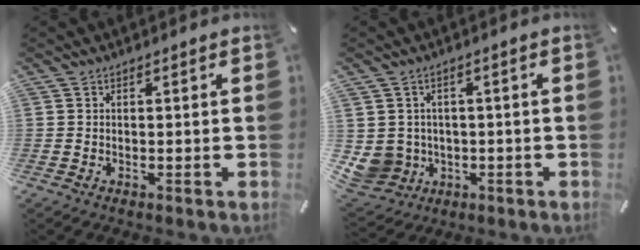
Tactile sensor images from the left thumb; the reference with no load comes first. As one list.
[{"total": 7.2, "force": [-0.8, 7.0, 1.6], "torque": [-0.066, -0.002, -0.014]}]